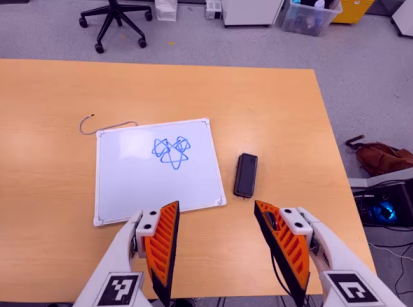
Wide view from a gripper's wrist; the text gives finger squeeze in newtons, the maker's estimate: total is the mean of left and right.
{"total": 0.0}